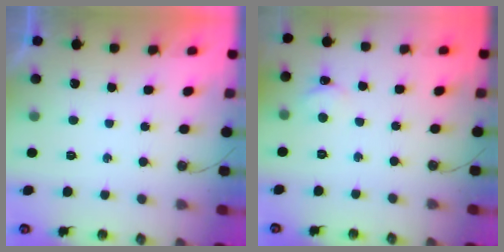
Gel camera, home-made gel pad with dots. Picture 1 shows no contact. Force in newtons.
{"total": 2.0, "press": 2.0, "slide": 0.3}